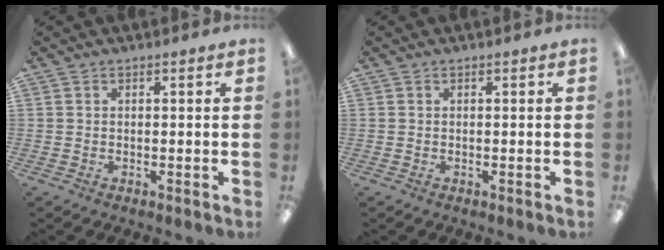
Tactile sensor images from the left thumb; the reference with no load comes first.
{"total": 0.0}